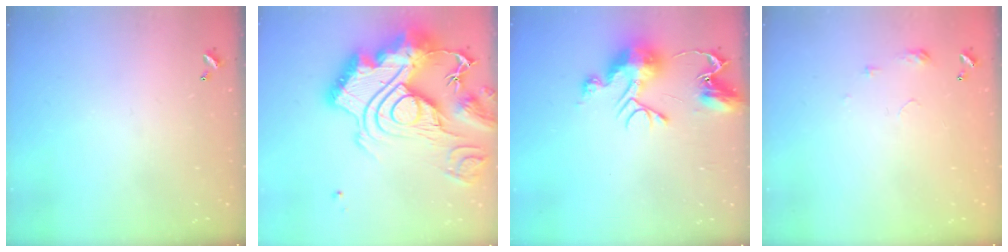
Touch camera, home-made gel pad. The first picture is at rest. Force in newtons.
{"total": 0.7, "press": 0.7, "slide": 0.0}
{"total": 11.3, "press": 11.3, "slide": 1.0}
{"total": 6.3, "press": 6.3, "slide": 0.6}